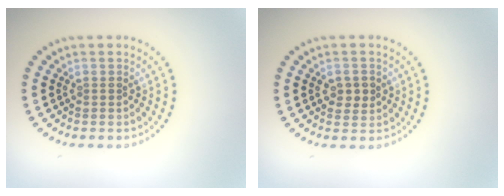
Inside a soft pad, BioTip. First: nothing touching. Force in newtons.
{"total": 1.8, "press": 1.8, "slide": 0.1}